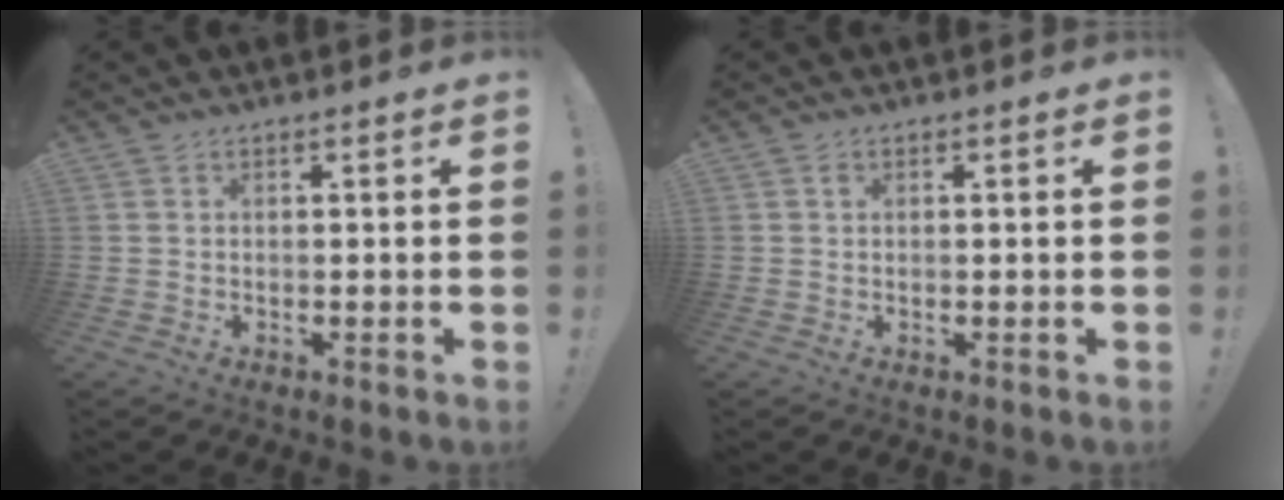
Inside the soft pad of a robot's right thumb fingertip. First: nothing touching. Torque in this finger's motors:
{"motor_torque": [0.03, -0.17, 0.07, -0.20, 0.00]}